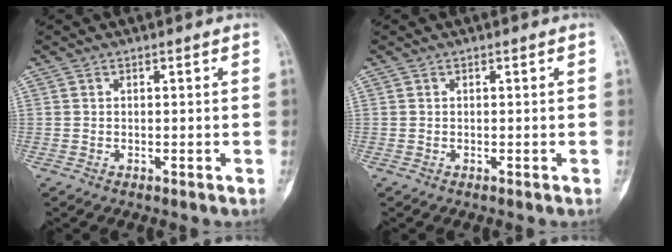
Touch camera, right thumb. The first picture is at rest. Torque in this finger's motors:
{"motor_torque": [0.00, 0.00, 0.00, 0.00, 0.00]}